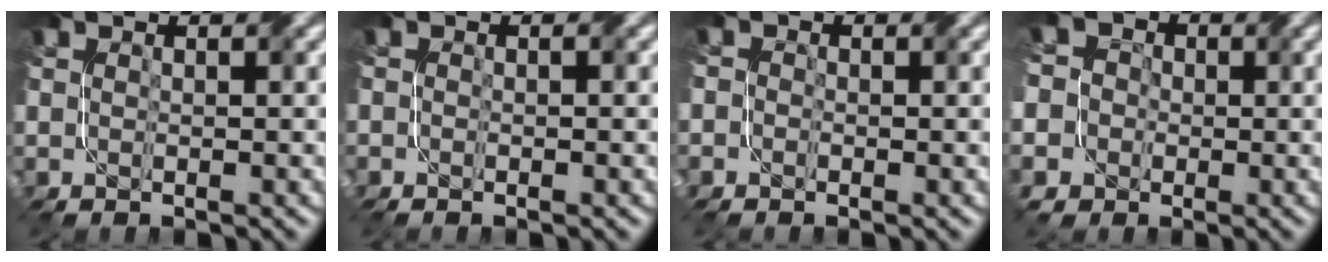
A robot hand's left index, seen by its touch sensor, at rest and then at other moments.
{"total": 0.6, "force": [-0.5, 0.1, 0.4], "torque": [-0.009, -0.003, -0.008]}
{"total": 1.0, "force": [-0.5, 0.8, 0.3], "torque": [-0.009, -0.006, -0.011]}
{"total": 9.1, "force": [-2.2, 8.3, 2.9], "torque": [-0.081, -0.001, -0.072]}